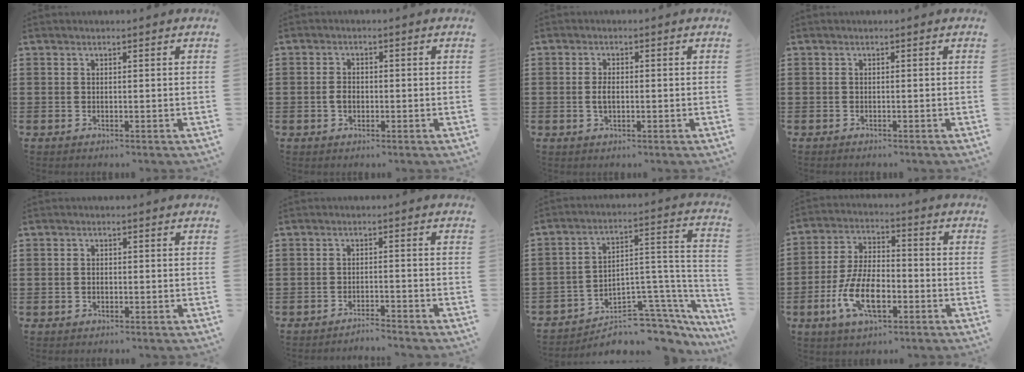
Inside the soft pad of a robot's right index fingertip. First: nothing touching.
{"total": 2.0, "force": [-0.4, 1.3, 1.4], "torque": [-0.029, 0.005, -0.008]}
{"total": 2.4, "force": [-0.2, 1.1, 2.1], "torque": [-0.048, 0.000, -0.007]}
{"total": 0.0}
{"total": 0.8, "force": [-0.2, 0.6, 0.6], "torque": [-0.013, 0.002, -0.005]}
{"total": 2.2, "force": [-2.2, -0.2, 0.2], "torque": [-0.007, 0.003, -0.047]}
{"total": 6.8, "force": [-5.6, 2.9, 2.6], "torque": [-0.040, 0.002, -0.103]}
{"total": 10.4, "force": [-3.8, 4.7, 8.4], "torque": [-0.190, -0.008, -0.072]}